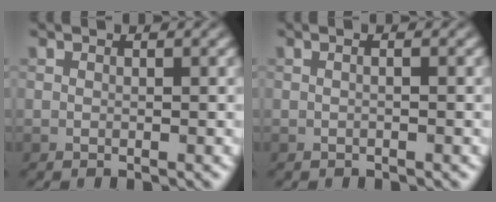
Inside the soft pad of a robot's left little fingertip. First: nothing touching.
{"total": 0.7, "force": [0.1, 0.1, 0.7], "torque": [-0.010, -0.003, -0.006]}